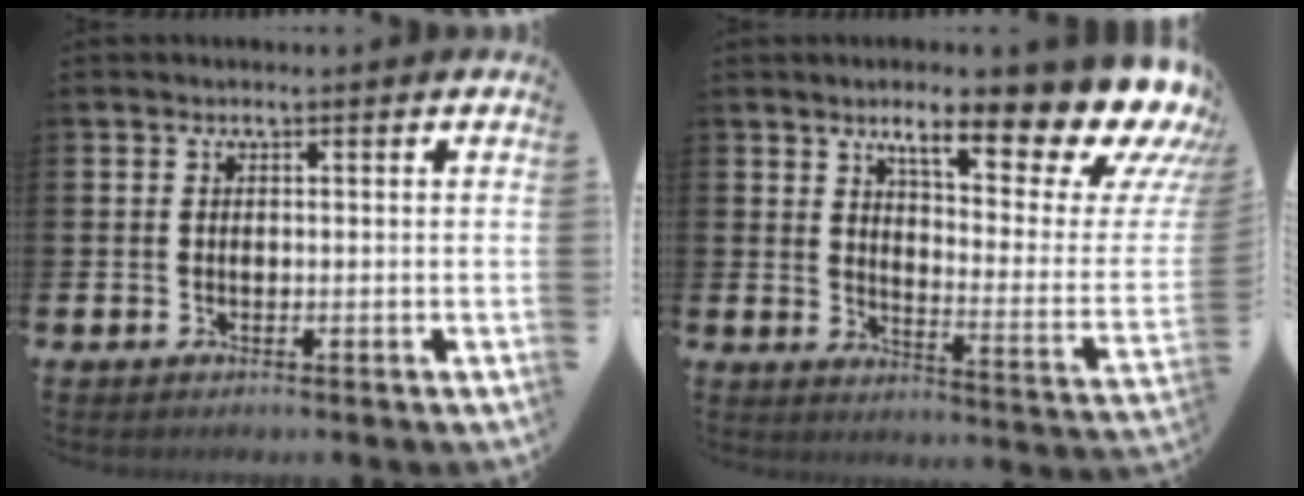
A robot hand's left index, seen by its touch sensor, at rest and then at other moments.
{"total": 11.8, "force": [8.8, 3.0, 7.2], "torque": [-0.107, -0.077, 0.135]}